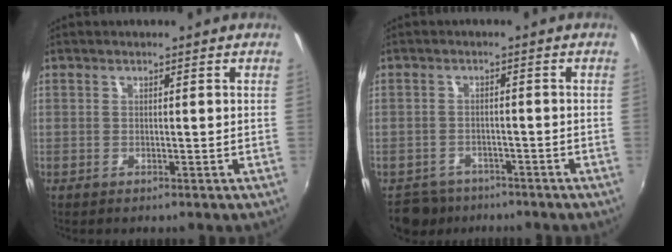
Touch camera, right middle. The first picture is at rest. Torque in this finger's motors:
{"motor_torque": [0.12, -0.16, -0.06, -0.01]}